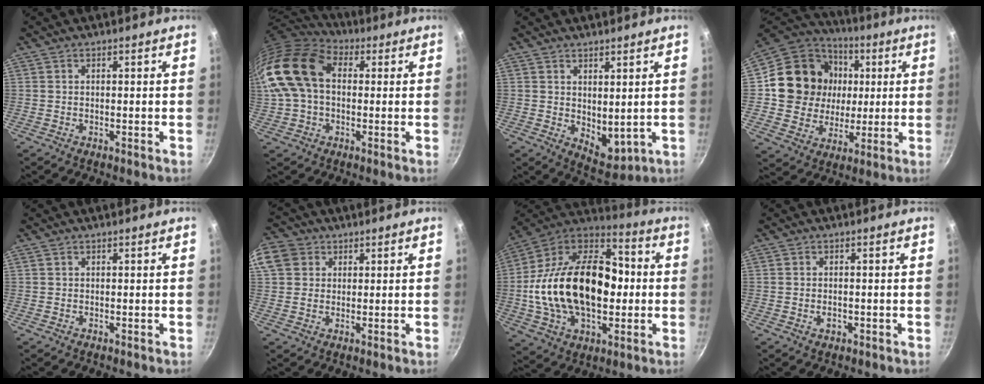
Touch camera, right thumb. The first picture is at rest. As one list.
[{"total": 18.8, "force": [2.1, 12.8, 13.5], "torque": [-0.261, 0.037, 0.027]}, {"total": 6.4, "force": [1.6, 3.7, 5.0], "torque": [-0.054, -0.027, 0.041]}, {"total": 19.3, "force": [2.8, 17.3, 8.1], "torque": [-0.124, 0.014, 0.050]}, {"total": 0.0}, {"total": 10.0, "force": [3.1, 8.5, 4.4], "torque": [-0.091, 0.014, 0.049]}, {"total": 29.4, "force": [-1.3, 18.5, 22.8], "torque": [-0.385, 0.045, -0.030]}, {"total": 1.8, "force": [-0.6, 1.2, 1.2], "torque": [-0.018, 0.004, -0.010]}]